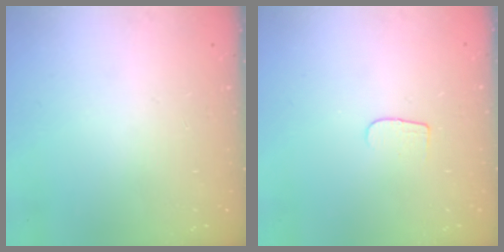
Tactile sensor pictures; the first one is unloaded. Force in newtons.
{"total": 4.8, "press": 4.8, "slide": 0.5}